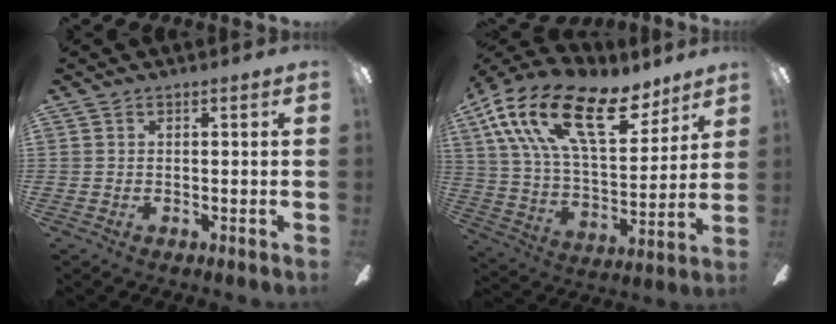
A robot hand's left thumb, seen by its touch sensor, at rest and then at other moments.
{"total": 24.8, "force": [14.2, 11.6, 16.7], "torque": [-0.309, -0.076, 0.246]}